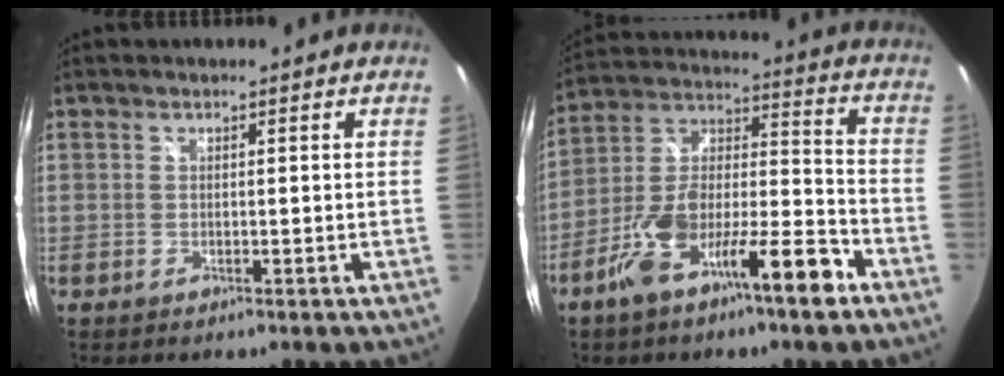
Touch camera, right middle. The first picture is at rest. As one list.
[{"total": 16.0, "force": [-9.5, 3.9, 12.3], "torque": [-0.213, 0.009, -0.165]}]